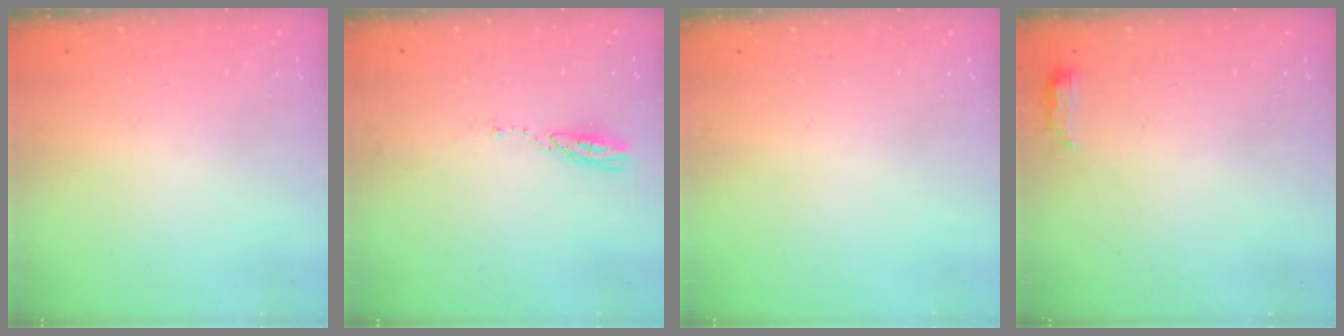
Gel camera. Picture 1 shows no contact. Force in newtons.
{"total": 3.5, "press": 3.5, "slide": 0.3}
{"total": 0.0}
{"total": 4.0, "press": 3.7, "slide": 1.3}